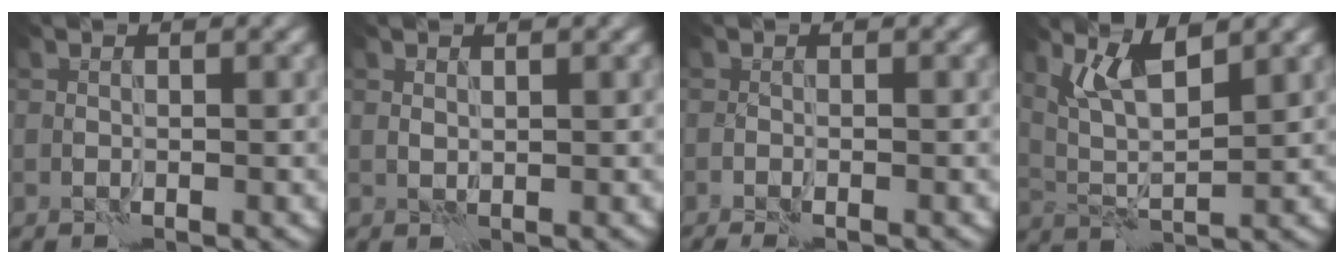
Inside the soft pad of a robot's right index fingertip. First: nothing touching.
{"total": 0.6, "force": [0.5, 0.2, 0.0], "torque": [-0.002, -0.001, 0.011]}
{"total": 1.7, "force": [-1.3, 0.2, 1.0], "torque": [-0.029, 0.002, -0.023]}
{"total": 4.2, "force": [2.6, 1.1, 3.1], "torque": [-0.070, -0.009, 0.054]}